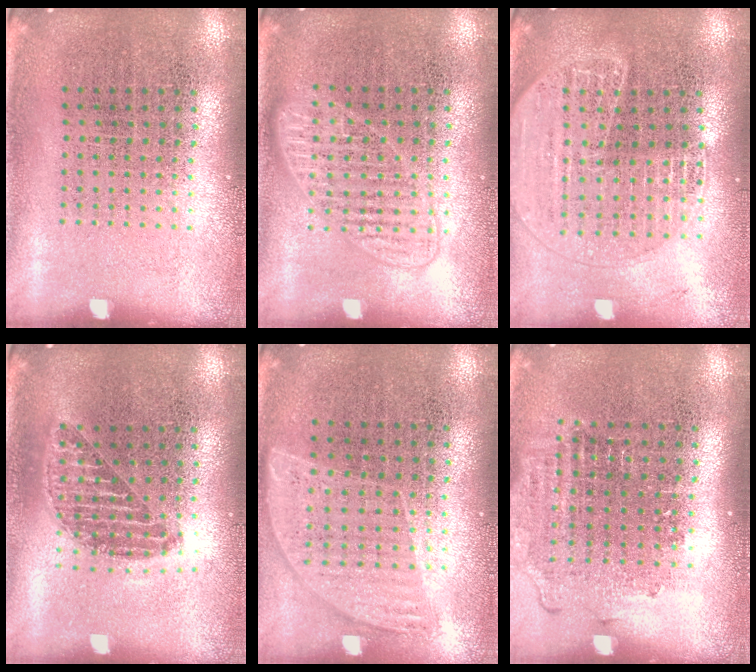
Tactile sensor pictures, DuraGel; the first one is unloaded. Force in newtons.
{"total": 1.2, "press": 1.2, "slide": 0.2}
{"total": 1.8, "press": 1.7, "slide": 0.7}
{"total": 1.1, "press": 1.0, "slide": 0.5}
{"total": 0.9, "press": 0.8, "slide": 0.3}
{"total": 1.3, "press": 1.1, "slide": 0.6}